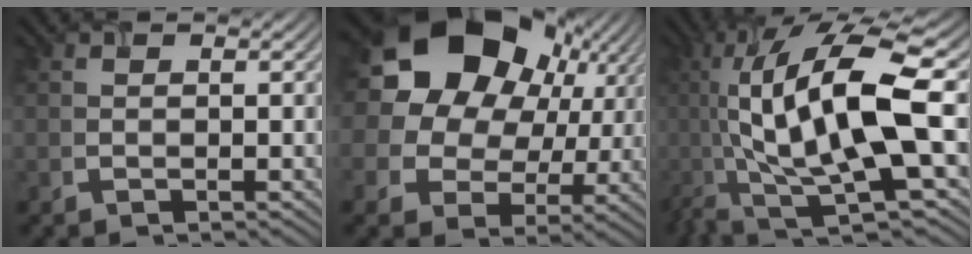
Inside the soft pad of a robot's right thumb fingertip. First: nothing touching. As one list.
[{"total": 24.0, "force": [9.4, 19.1, 11.0], "torque": [-0.260, 0.050, 0.155]}, {"total": 16.2, "force": [0.3, 4.4, 15.5], "torque": [-0.305, 0.011, 0.014]}]